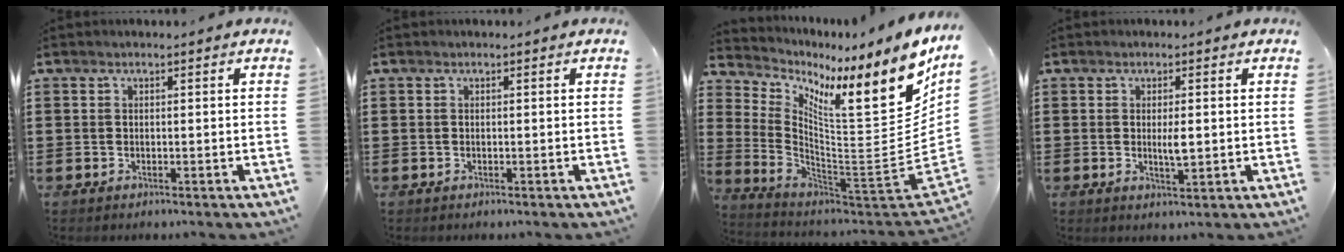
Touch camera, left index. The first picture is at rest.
{"total": 0.0}
{"total": 11.6, "force": [5.1, 3.0, 9.9], "torque": [-0.179, -0.050, 0.070]}
{"total": 2.7, "force": [0.2, 0.8, 2.6], "torque": [-0.042, -0.003, 0.000]}